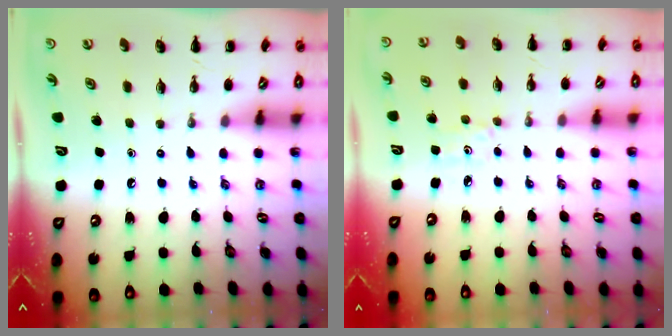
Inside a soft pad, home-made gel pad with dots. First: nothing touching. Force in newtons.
{"total": 3.2, "press": 3.0, "slide": 1.1}